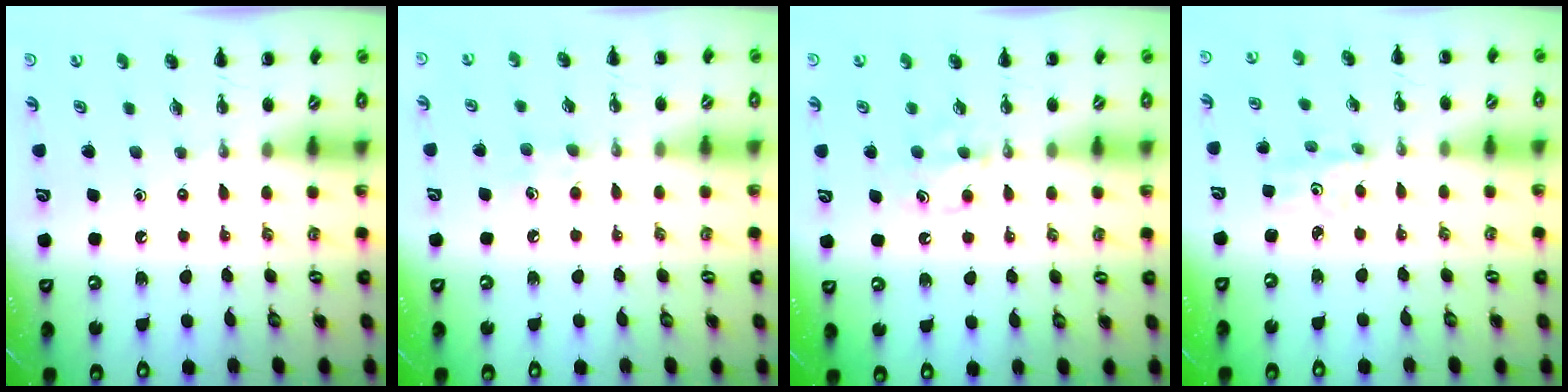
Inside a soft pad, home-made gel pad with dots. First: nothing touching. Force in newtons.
{"total": 5.0, "press": 4.8, "slide": 1.5}
{"total": 5.6, "press": 5.3, "slide": 1.7}
{"total": 2.6, "press": 2.4, "slide": 0.9}